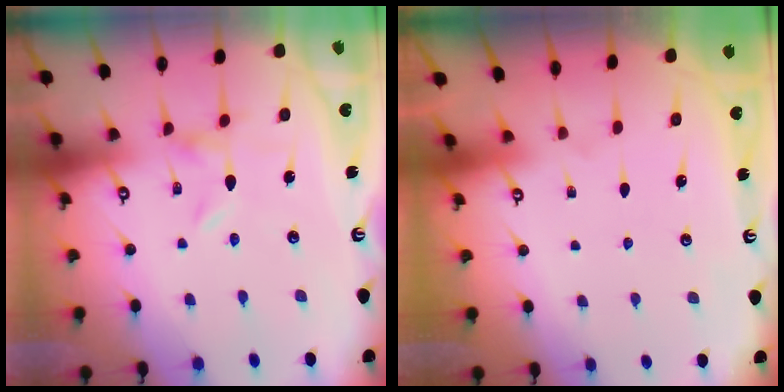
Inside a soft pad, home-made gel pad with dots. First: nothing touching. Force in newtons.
{"total": 1.6, "press": 1.6, "slide": 0.2}